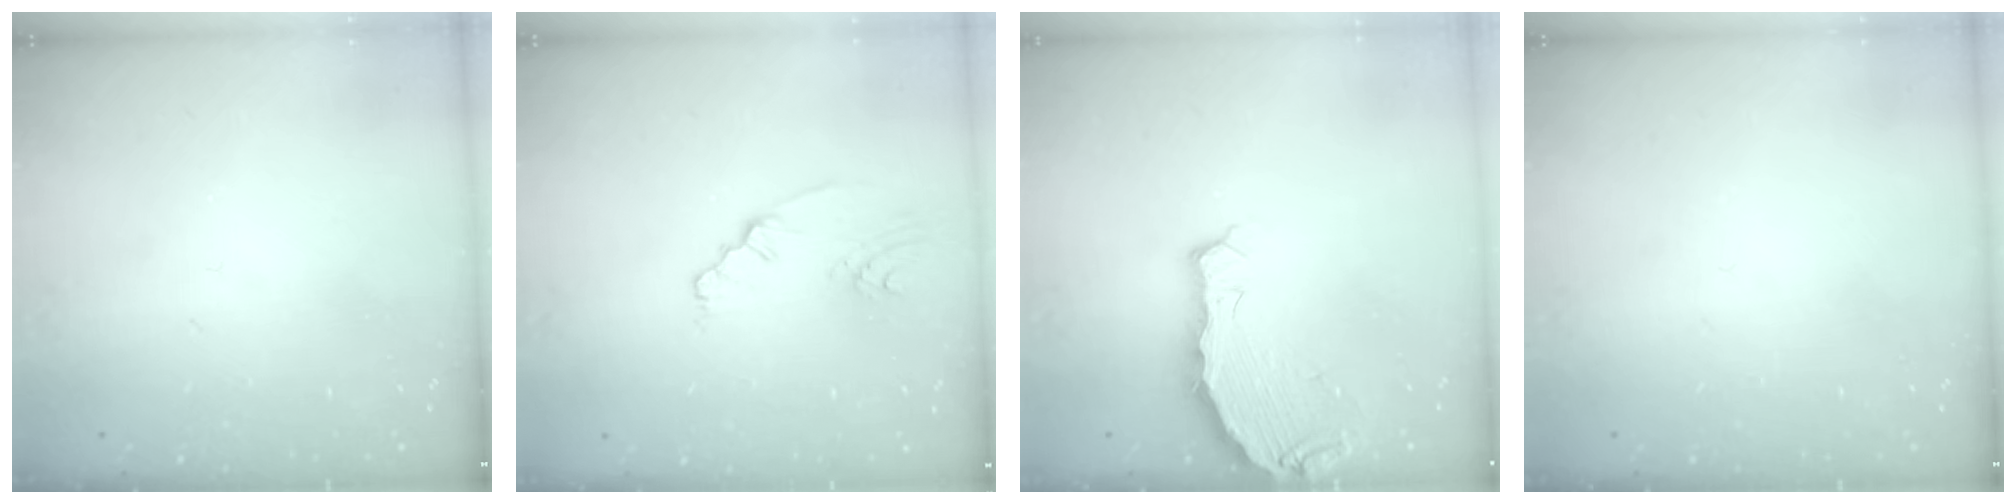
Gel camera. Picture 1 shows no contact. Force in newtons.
{"total": 2.4, "press": 2.1, "slide": 1.2}
{"total": 5.7, "press": 5.0, "slide": 2.8}
{"total": 0.0}